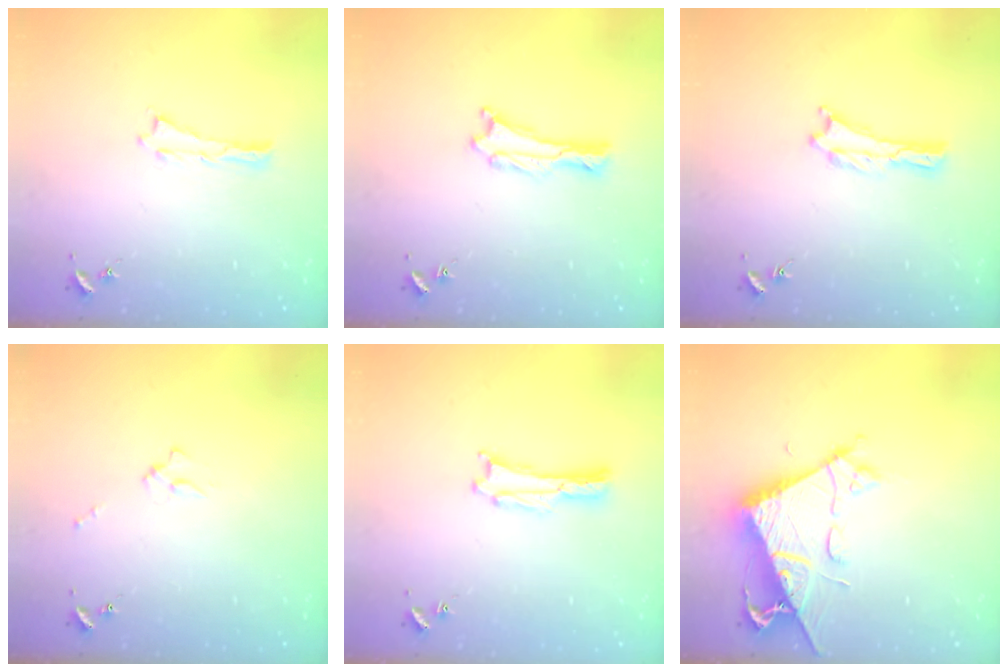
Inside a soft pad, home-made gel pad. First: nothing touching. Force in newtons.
{"total": 0.6, "press": 0.6, "slide": 0.2}
{"total": 0.0}
{"total": 1.7, "press": 1.6, "slide": 0.2}
{"total": 0.7, "press": 0.7, "slide": 0.1}
{"total": 8.4, "press": 8.3, "slide": 0.8}